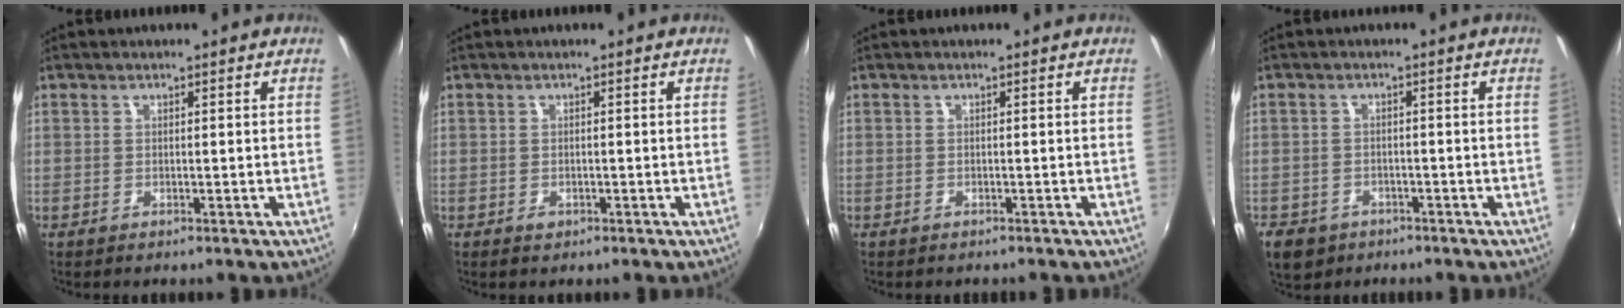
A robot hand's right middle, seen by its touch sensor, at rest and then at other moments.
{"total": 1.1, "force": [-0.6, 0.8, 0.4], "torque": [-0.006, -0.003, -0.009]}
{"total": 0.8, "force": [-0.7, 0.3, 0.2], "torque": [-0.006, -0.001, -0.009]}
{"total": 6.2, "force": [-3.7, 4.4, 2.4], "torque": [-0.062, -0.008, -0.055]}